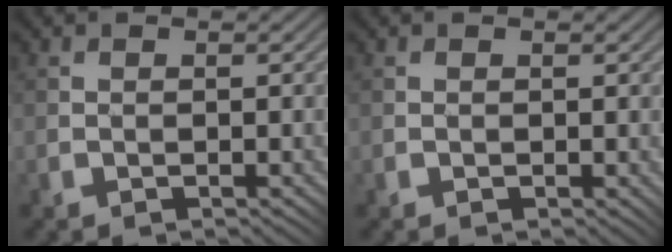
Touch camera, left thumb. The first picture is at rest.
{"total": 0.0}